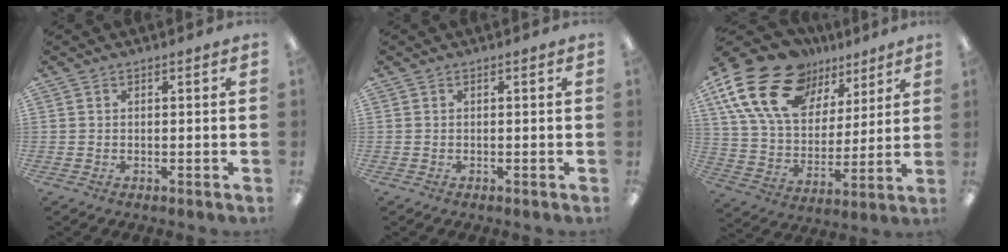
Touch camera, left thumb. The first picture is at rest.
{"total": 0.0}
{"total": 21.7, "force": [12.4, 13.4, 11.7], "torque": [-0.236, -0.055, 0.229]}